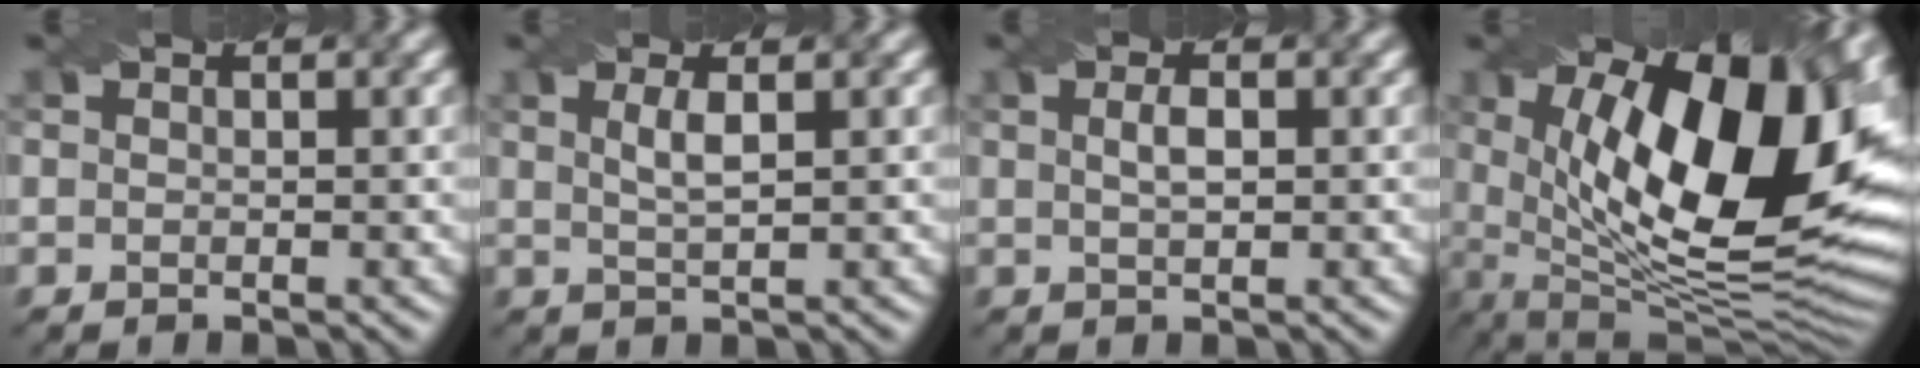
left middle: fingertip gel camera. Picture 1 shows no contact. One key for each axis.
{"total": 1.9, "fx": 0.4, "fy": 0.4, "fz": 1.8, "tx": -0.033, "ty": 0.000, "tz": 0.010}
{"total": 1.5, "fx": 0.1, "fy": 0.5, "fz": 1.4, "tx": -0.027, "ty": 0.002, "tz": 0.004}
{"total": 17.6, "fx": 3.6, "fy": 7.7, "fz": 15.4, "tx": -0.217, "ty": -0.007, "tz": 0.057}